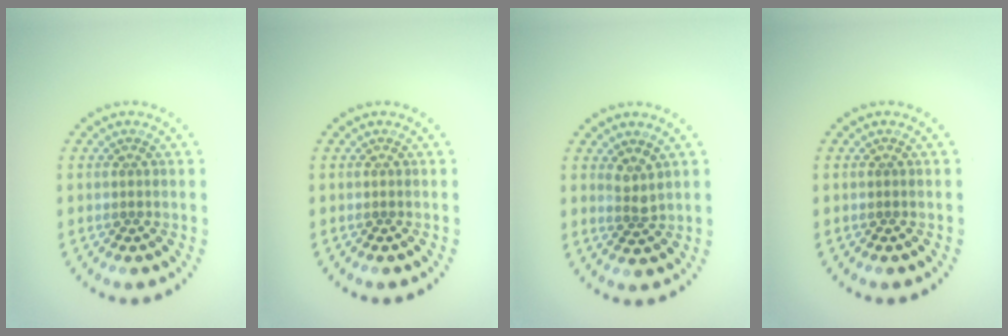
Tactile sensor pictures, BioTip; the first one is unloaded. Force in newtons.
{"total": 0.0}
{"total": 1.5, "press": 1.2, "slide": 0.9}
{"total": 0.0}